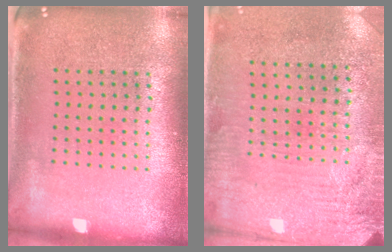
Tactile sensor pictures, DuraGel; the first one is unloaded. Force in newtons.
{"total": 3.2, "press": 2.8, "slide": 1.7}